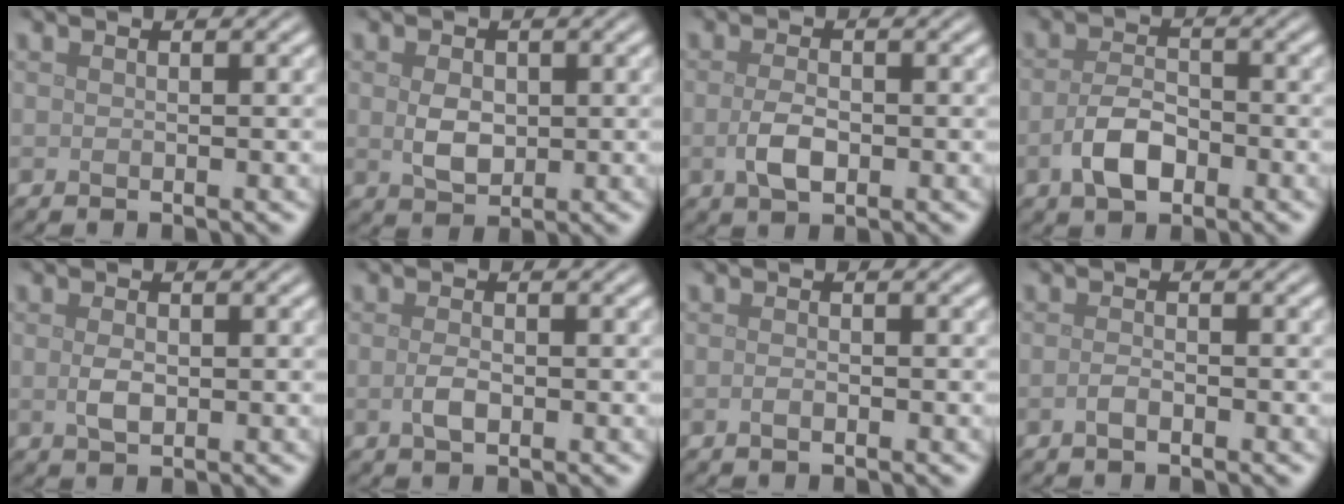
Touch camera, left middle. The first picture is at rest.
{"total": 2.7, "force": [0.2, 1.9, 1.9], "torque": [-0.042, -0.002, 0.006]}
{"total": 2.7, "force": [-0.6, 1.4, 2.2], "torque": [-0.048, -0.003, -0.010]}
{"total": 3.8, "force": [-1.5, 2.2, 2.8], "torque": [-0.056, 0.000, -0.032]}
{"total": 1.7, "force": [0.0, 1.0, 1.4], "torque": [-0.033, -0.003, 0.001]}
{"total": 1.6, "force": [-0.3, 0.7, 1.4], "torque": [-0.031, -0.001, -0.008]}
{"total": 0.7, "force": [-0.3, 0.3, 0.6], "torque": [-0.013, -0.001, -0.006]}
{"total": 1.0, "force": [-0.6, 0.4, 0.8], "torque": [-0.018, 0.001, -0.012]}